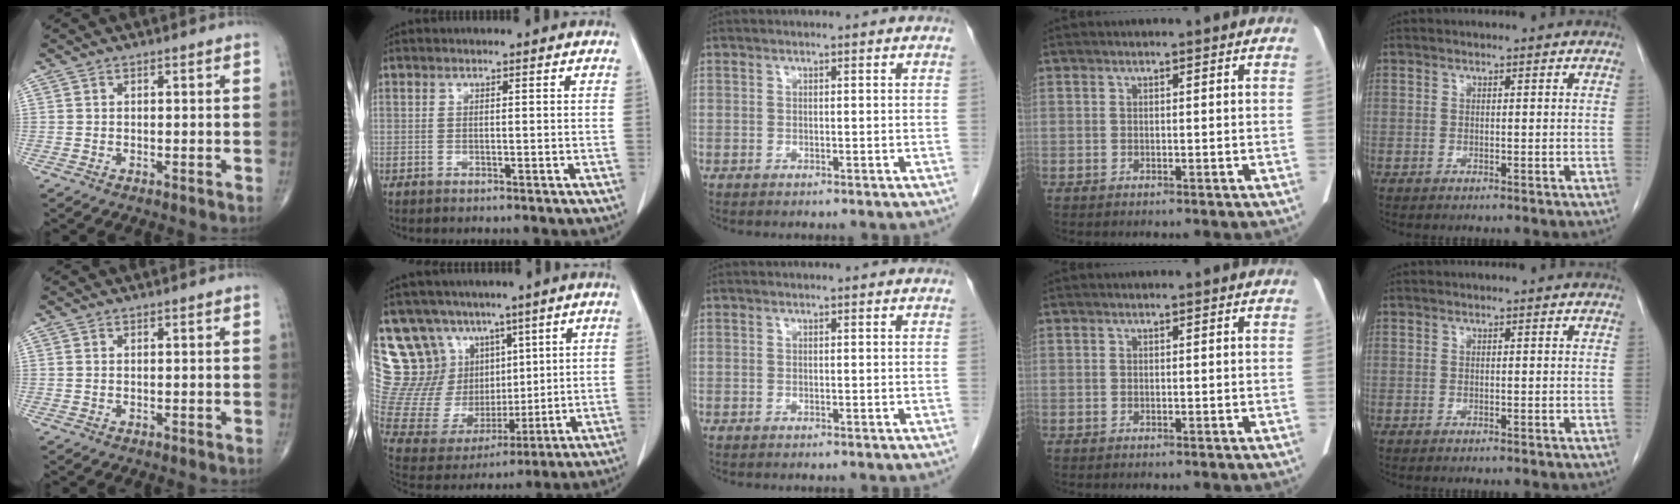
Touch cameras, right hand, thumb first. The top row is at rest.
{"index": {"total": 16.8, "force": [10.1, 12.6, 4.7], "torque": [-0.108, 0.059, 0.216]}}